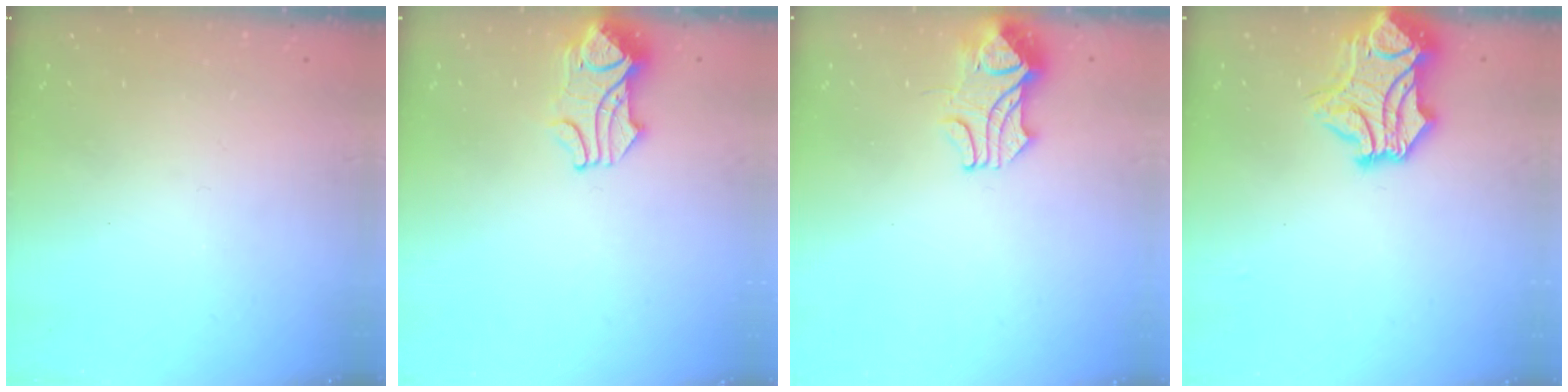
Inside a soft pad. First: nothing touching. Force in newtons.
{"total": 4.9, "press": 4.8, "slide": 1.0}
{"total": 2.2, "press": 2.1, "slide": 0.9}
{"total": 11.1, "press": 10.9, "slide": 2.1}